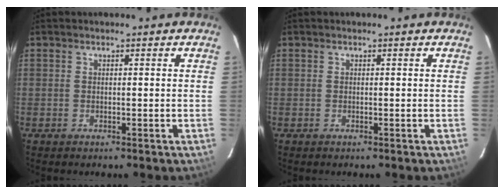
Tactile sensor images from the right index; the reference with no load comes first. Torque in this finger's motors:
{"motor_torque": [0.08, 0.04, 0.03, 0.00]}